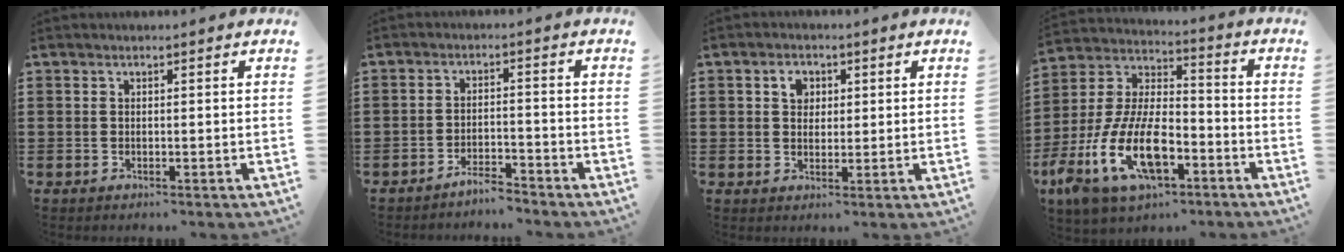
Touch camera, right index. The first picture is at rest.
{"total": 3.3, "force": [-3.3, 0.2, 0.3], "torque": [-0.010, 0.002, -0.068]}
{"total": 3.1, "force": [1.1, 2.3, 1.8], "torque": [-0.044, 0.011, 0.018]}
{"total": 14.9, "force": [-6.8, 7.0, 11.2], "torque": [-0.257, 0.004, -0.128]}